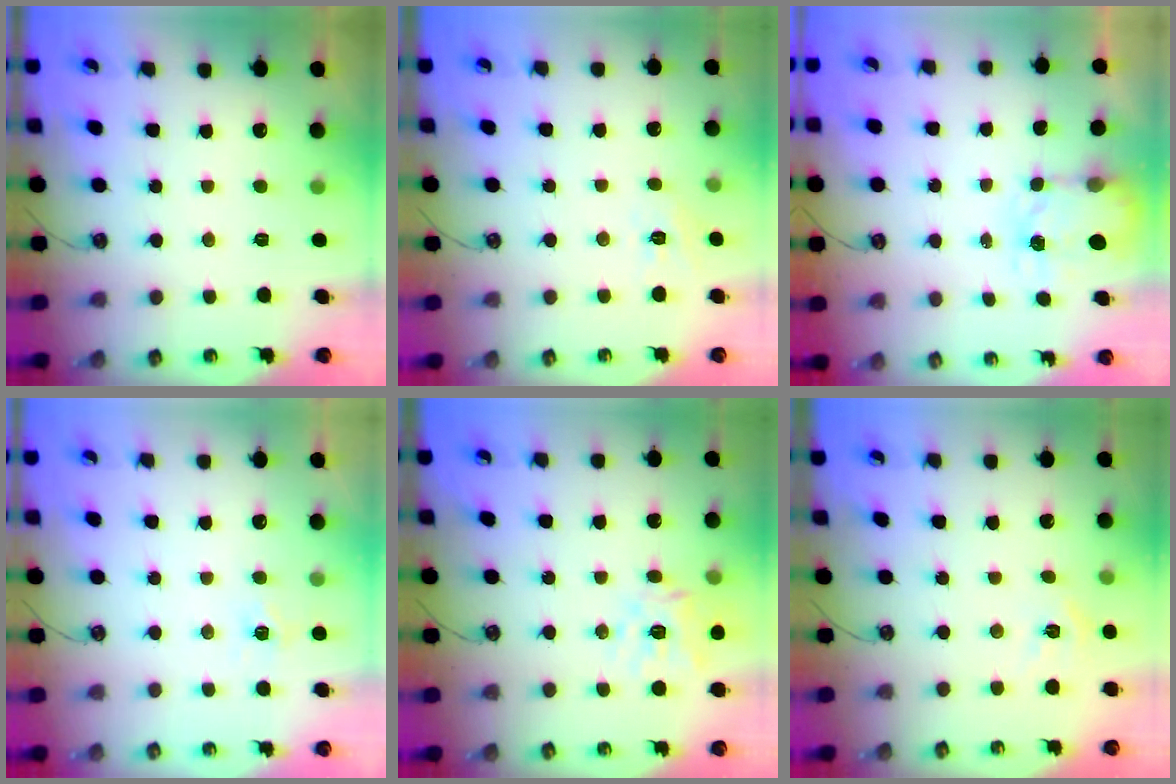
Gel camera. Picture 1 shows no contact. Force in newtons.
{"total": 5.3, "press": 5.3, "slide": 0.4}
{"total": 3.7, "press": 3.7, "slide": 0.5}
{"total": 5.2, "press": 5.1, "slide": 0.8}
{"total": 16.0, "press": 15.9, "slide": 2.0}
{"total": 5.8, "press": 5.8, "slide": 0.2}